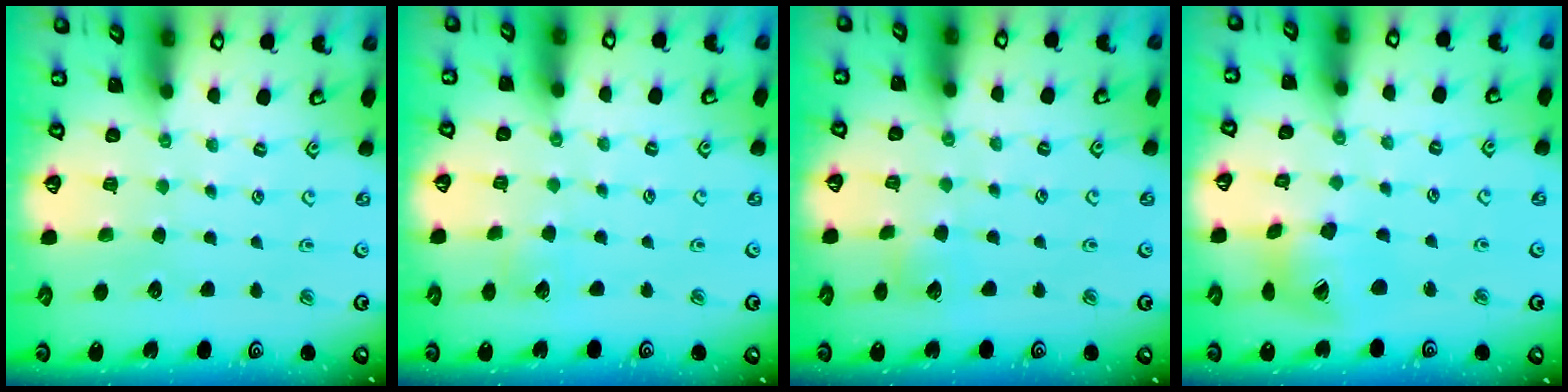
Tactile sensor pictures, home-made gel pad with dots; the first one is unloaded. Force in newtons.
{"total": 2.7, "press": 2.7, "slide": 0.3}
{"total": 3.1, "press": 3.0, "slide": 0.5}
{"total": 14.2, "press": 14.1, "slide": 1.8}